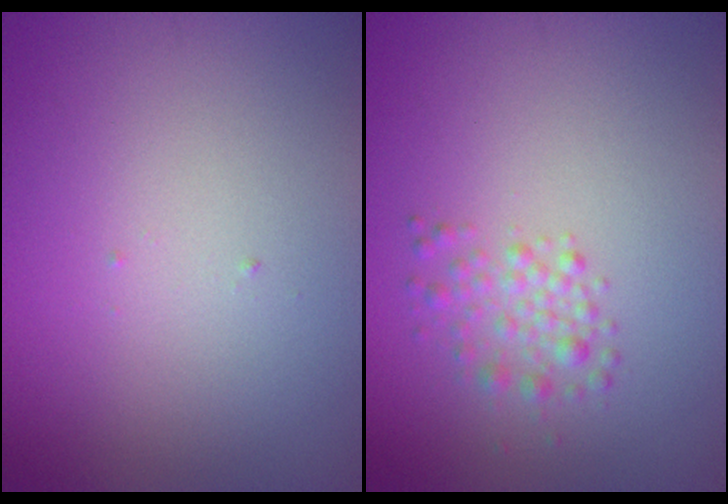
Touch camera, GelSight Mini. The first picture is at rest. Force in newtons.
{"total": 1.9, "press": 1.9, "slide": 0.0}